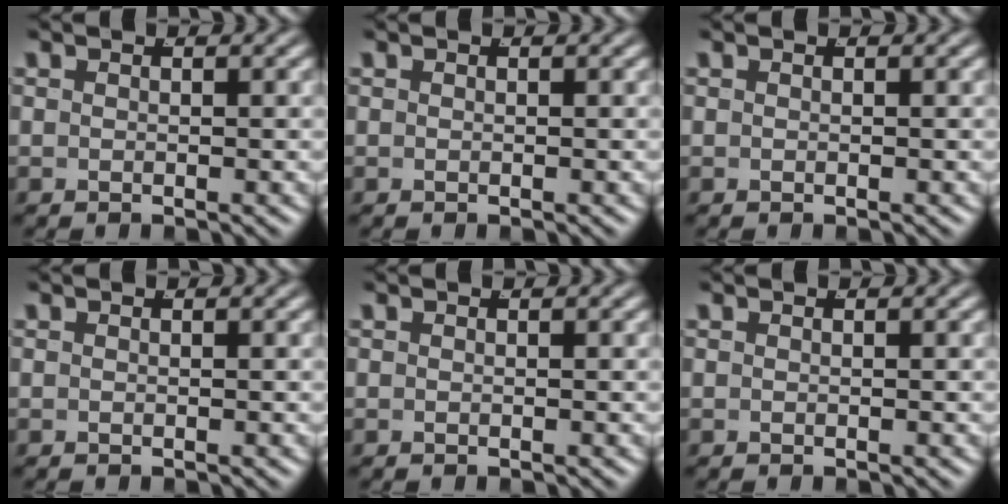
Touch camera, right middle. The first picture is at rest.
{"total": 0.0}
{"total": 0.0}
{"total": 0.0}
{"total": 0.0}
{"total": 0.0}